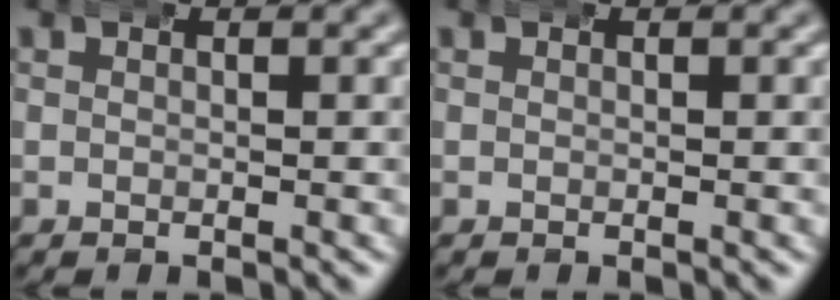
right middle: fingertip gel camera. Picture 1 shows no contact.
{"total": 0.0}